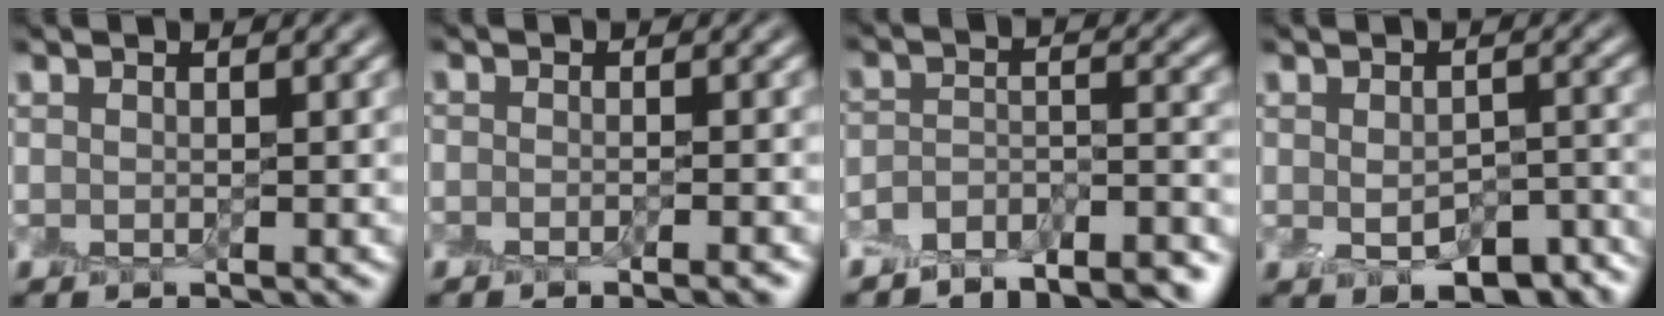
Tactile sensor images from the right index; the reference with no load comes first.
{"total": 1.4, "force": [-1.1, 0.1, 0.7], "torque": [0.004, 0.004, -0.019]}
{"total": 5.9, "force": [-5.5, 1.3, 1.8], "torque": [-0.028, -0.001, -0.087]}
{"total": 5.1, "force": [-2.3, 2.6, 3.8], "torque": [-0.050, -0.005, -0.022]}